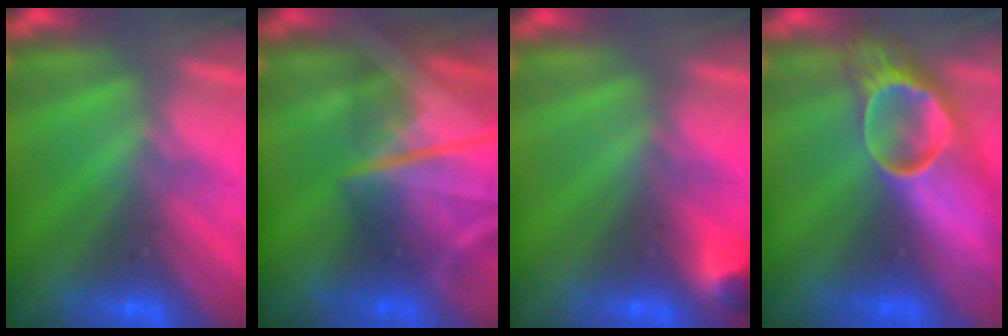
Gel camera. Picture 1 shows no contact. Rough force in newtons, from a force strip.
{"total": 7.2}
{"total": 2.9}
{"total": 6.2}